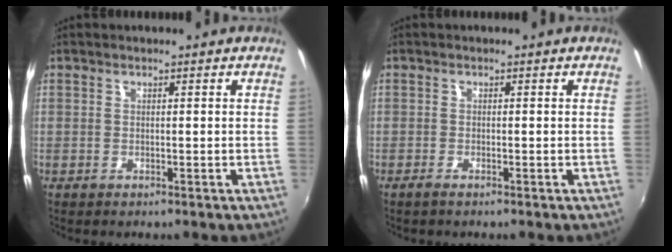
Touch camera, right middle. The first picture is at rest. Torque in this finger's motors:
{"motor_torque": [-0.23, -0.01, -0.02, -0.01]}